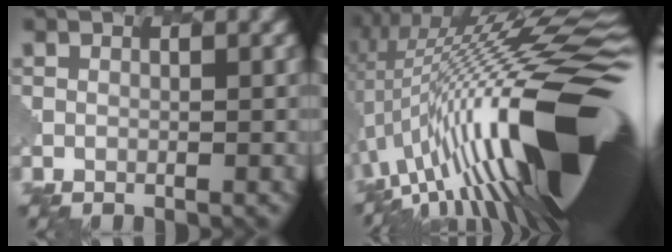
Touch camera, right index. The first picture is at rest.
{"total": 20.7, "force": [-0.3, 5.8, 19.8], "torque": [-0.288, 0.024, -0.003]}